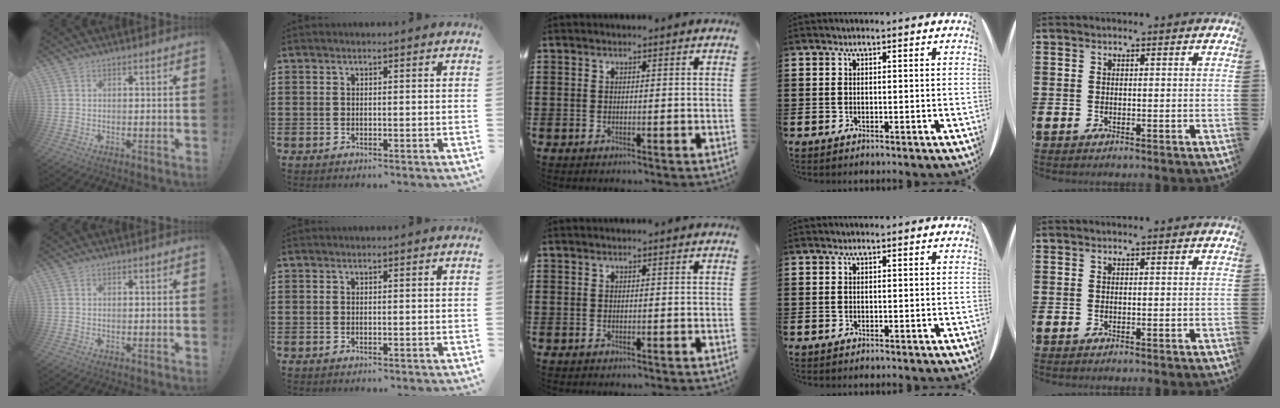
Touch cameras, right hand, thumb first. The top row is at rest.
{}